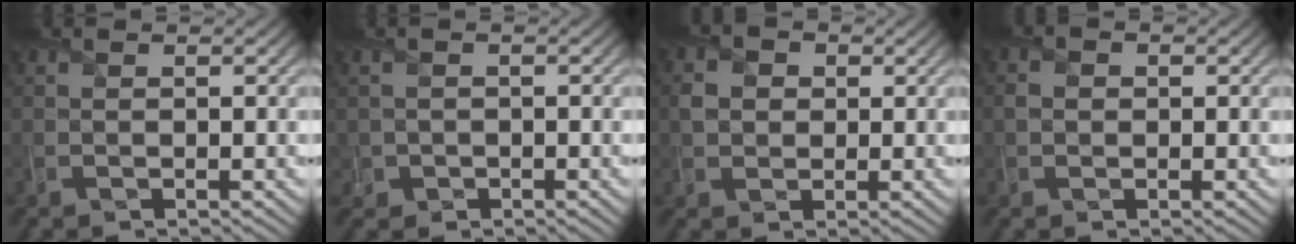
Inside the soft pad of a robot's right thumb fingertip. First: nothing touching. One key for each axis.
{"total": 1.4, "fx": -0.6, "fy": 1.2, "fz": 0.0, "tx": 0.000, "ty": -0.008, "tz": -0.012}
{"total": 2.6, "fx": 0.1, "fy": 2.4, "fz": 1.2, "tx": -0.032, "ty": 0.001, "tz": -0.002}
{"total": 1.2, "fx": -0.3, "fy": 1.0, "fz": 0.6, "tx": -0.014, "ty": -0.001, "tz": -0.008}